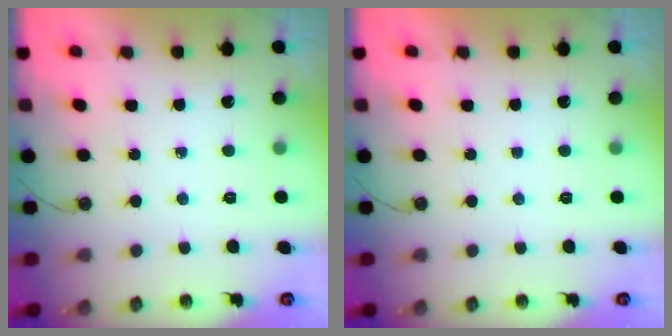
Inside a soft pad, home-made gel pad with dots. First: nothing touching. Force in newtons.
{"total": 0.0}